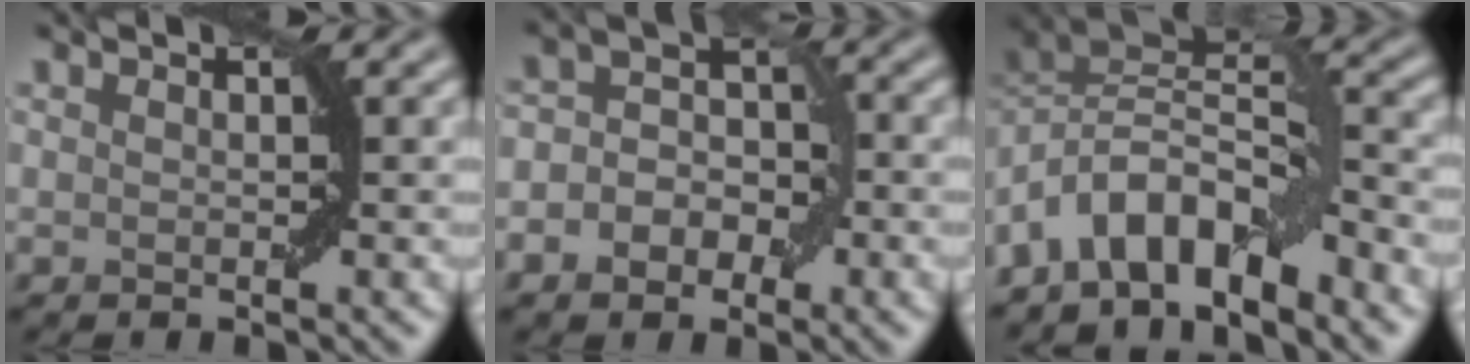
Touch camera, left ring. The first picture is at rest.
{"total": 4.5, "force": [-1.3, 3.3, 2.8], "torque": [-0.021, 0.010, -0.026]}
{"total": 7.4, "force": [-4.1, 3.4, 5.2], "torque": [-0.067, 0.016, -0.088]}